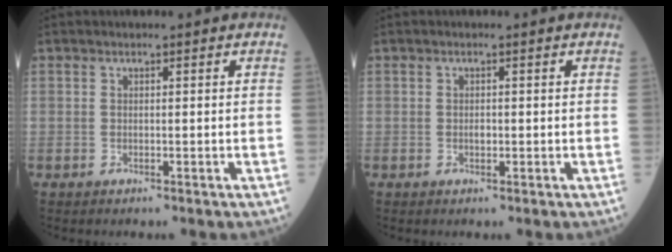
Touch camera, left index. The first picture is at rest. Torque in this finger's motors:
{"motor_torque": [0.36, 0.11, 0.00, 0.00]}